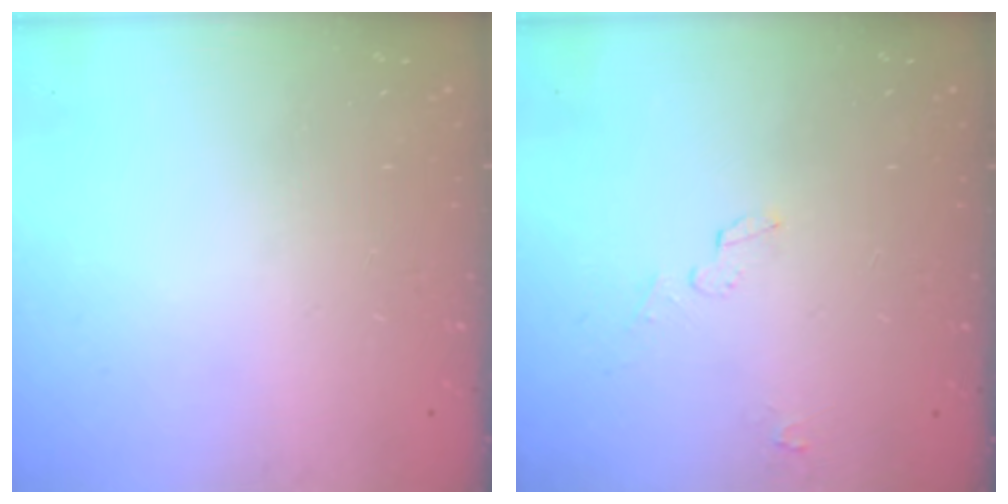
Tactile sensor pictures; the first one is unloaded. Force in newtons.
{"total": 2.6, "press": 2.3, "slide": 1.2}